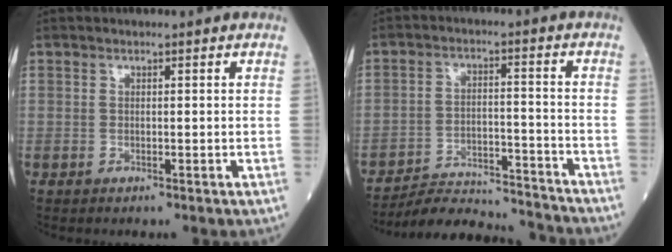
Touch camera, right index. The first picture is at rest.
{"total": 13.1, "force": [-13.0, 0.8, 1.5], "torque": [-0.014, 0.016, -0.197]}